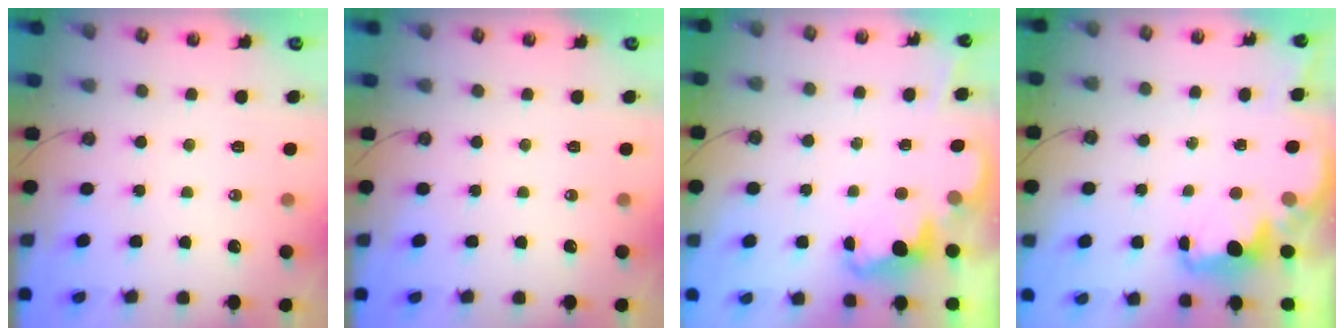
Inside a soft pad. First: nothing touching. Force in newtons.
{"total": 0.0}
{"total": 2.3, "press": 2.2, "slide": 0.5}
{"total": 2.0, "press": 1.8, "slide": 0.7}